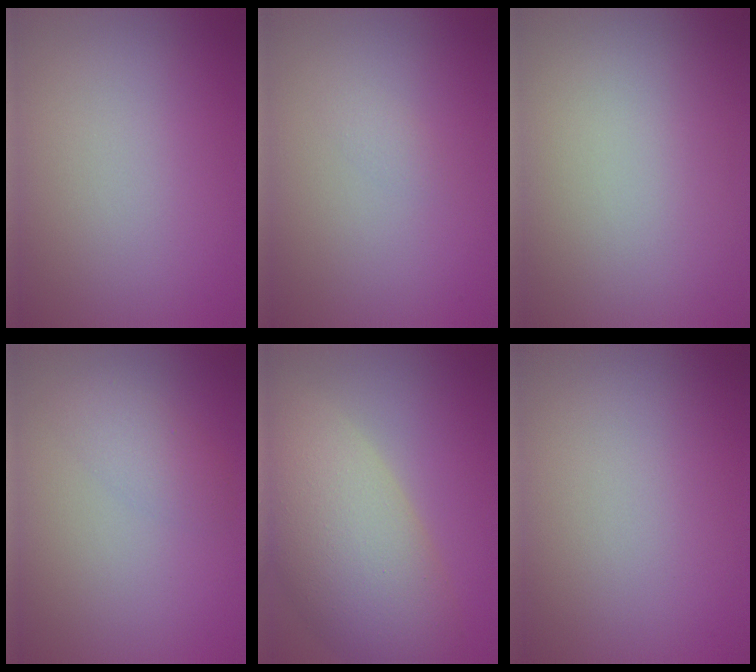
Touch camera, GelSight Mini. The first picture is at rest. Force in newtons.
{"total": 0.7, "press": 0.7, "slide": 0.1}
{"total": 0.0}
{"total": 1.9, "press": 1.9, "slide": 0.1}
{"total": 10.2, "press": 10.2, "slide": 0.7}
{"total": 0.0}